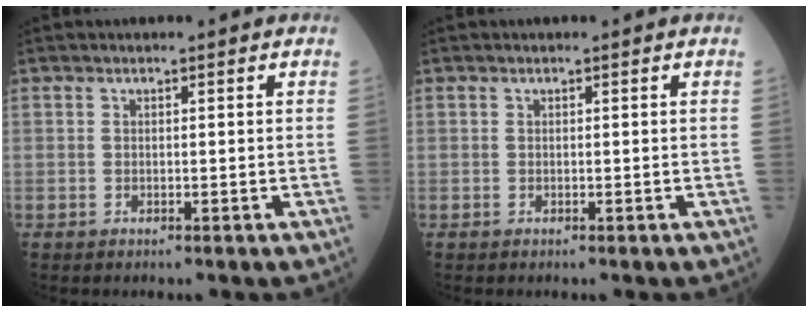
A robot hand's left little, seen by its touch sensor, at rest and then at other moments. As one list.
[{"total": 0.0}]